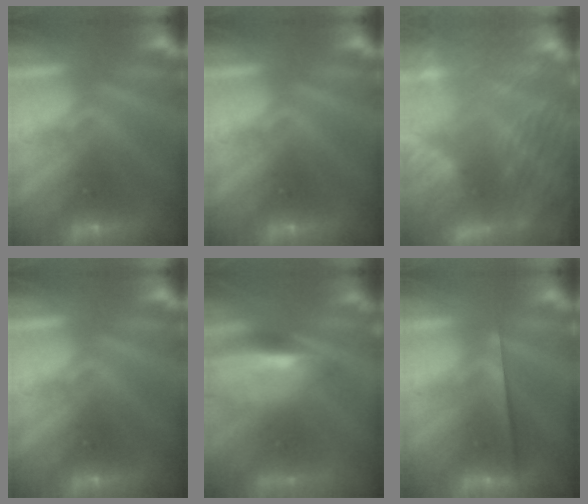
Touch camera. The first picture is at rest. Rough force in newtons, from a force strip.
{"total": 0.0}
{"total": 9.3}
{"total": 0.0}
{"total": 5.8}
{"total": 2.3}